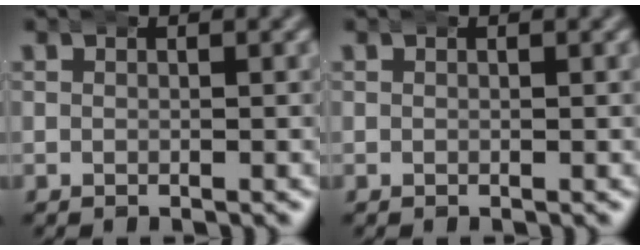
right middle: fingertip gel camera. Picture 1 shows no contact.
{"total": 0.0}